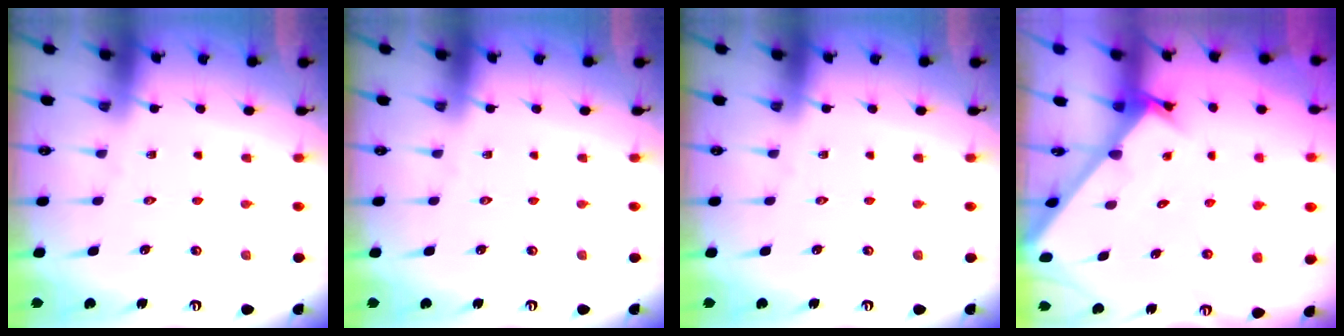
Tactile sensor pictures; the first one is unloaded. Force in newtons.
{"total": 0.0}
{"total": 0.0}
{"total": 2.6, "press": 2.6, "slide": 0.3}